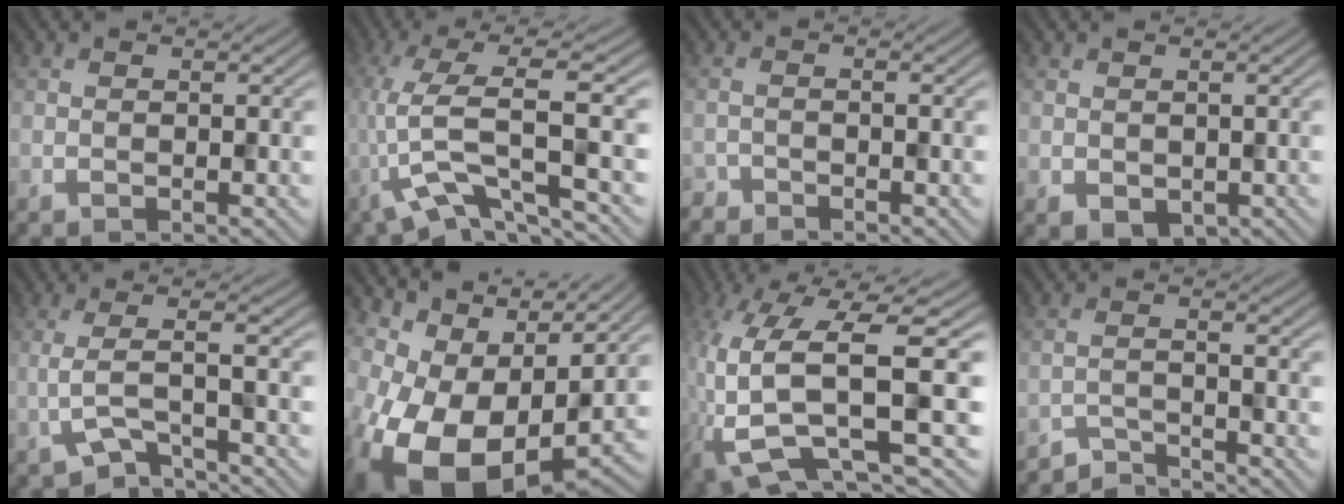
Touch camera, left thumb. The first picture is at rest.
{"total": 10.0, "force": [-2.2, 2.4, 9.4], "torque": [-0.179, 0.013, -0.053]}
{"total": 1.6, "force": [-1.6, 0.1, 0.1], "torque": [-0.002, -0.003, -0.037]}
{"total": 1.8, "force": [-0.1, 1.4, 1.1], "torque": [-0.030, -0.010, 0.006]}
{"total": 4.6, "force": [-2.5, 1.0, 3.8], "torque": [-0.065, 0.005, -0.061]}
{"total": 15.7, "force": [-0.5, 9.3, 12.7], "torque": [-0.227, -0.044, 0.028]}
{"total": 15.5, "force": [-1.2, 5.8, 14.3], "torque": [-0.316, -0.007, -0.009]}
{"total": 3.2, "force": [-3.1, 0.2, 0.7], "torque": [-0.005, 0.002, -0.068]}